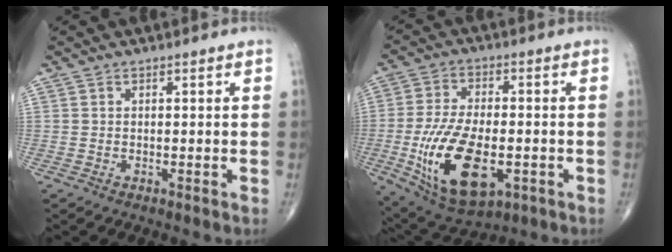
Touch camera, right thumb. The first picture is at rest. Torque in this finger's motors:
{"motor_torque": [0.25, 0.90, 1.82, 0.06, 0.48]}